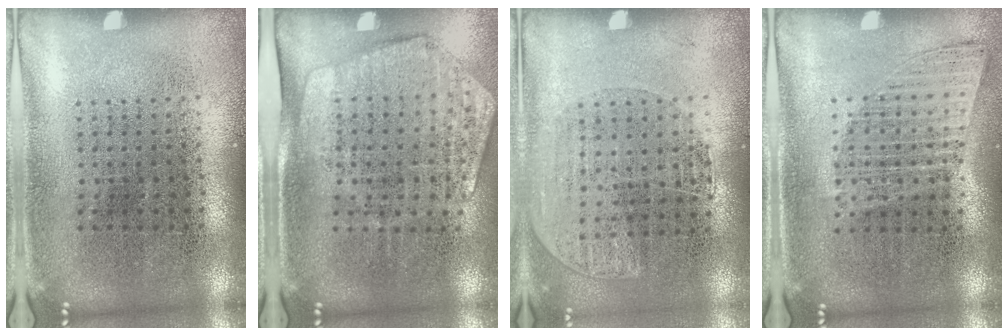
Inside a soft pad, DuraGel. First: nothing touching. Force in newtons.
{"total": 1.9, "press": 1.6, "slide": 1.0}
{"total": 1.1, "press": 1.0, "slide": 0.5}
{"total": 1.0, "press": 1.0, "slide": 0.2}